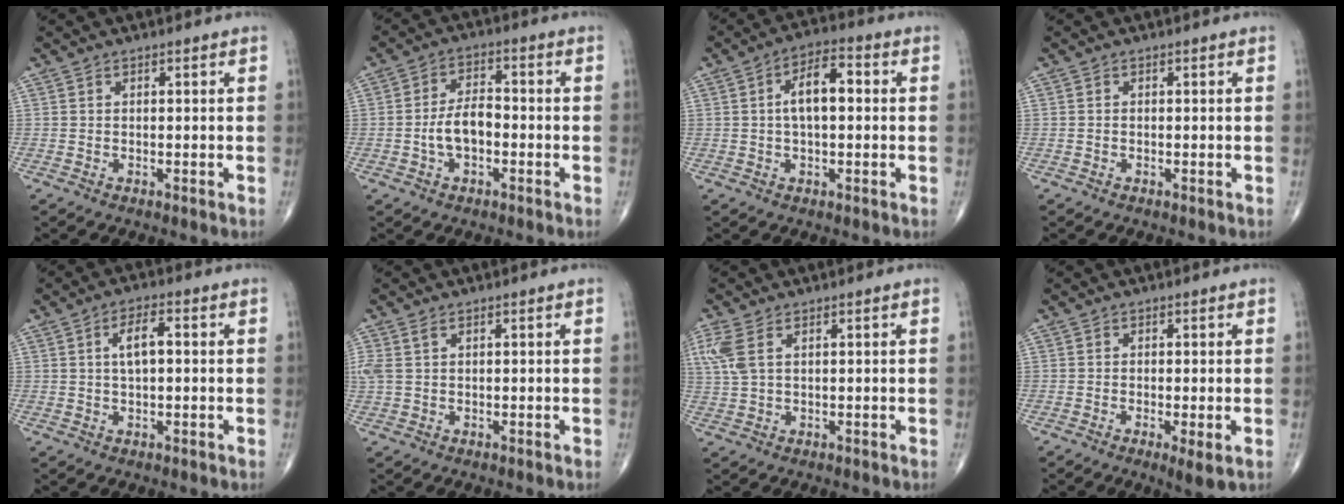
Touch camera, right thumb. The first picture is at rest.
{"total": 6.4, "force": [-1.6, 3.4, 5.1], "torque": [-0.092, 0.024, -0.034]}
{"total": 7.9, "force": [0.8, 3.8, 6.9], "torque": [-0.113, 0.021, 0.005]}
{"total": 0.0}
{"total": 5.0, "force": [0.8, 2.1, 4.5], "torque": [-0.078, 0.006, 0.010]}
{"total": 3.0, "force": [1.1, 1.6, 2.3], "torque": [-0.081, 0.016, 0.031]}
{"total": 5.3, "force": [2.1, 2.5, 4.2], "torque": [-0.124, 0.010, 0.051]}
{"total": 3.3, "force": [-1.0, 0.6, 3.1], "torque": [-0.057, -0.013, -0.018]}